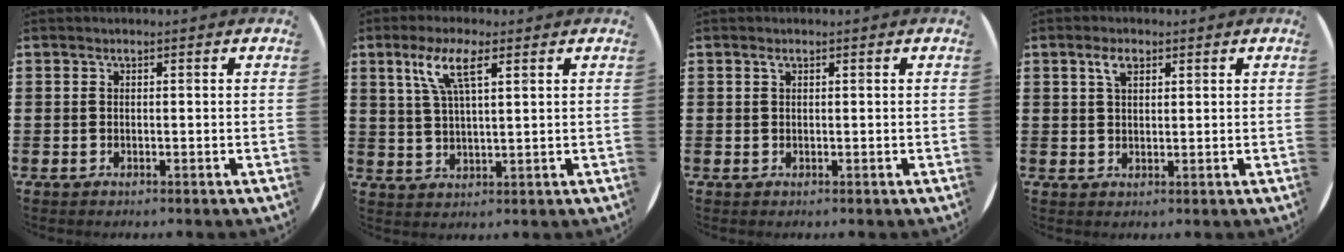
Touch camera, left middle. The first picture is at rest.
{"total": 6.2, "force": [3.4, 1.5, 5.0], "torque": [-0.108, 0.012, 0.057]}
{"total": 0.5, "force": [0.3, 0.2, 0.3], "torque": [-0.008, 0.002, 0.006]}
{"total": 2.7, "force": [1.7, 1.3, 1.7], "torque": [-0.031, 0.004, 0.028]}